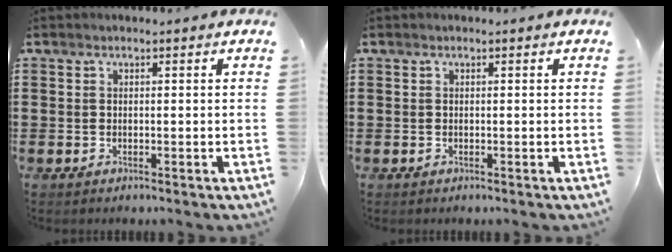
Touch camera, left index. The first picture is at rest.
{"total": 0.0}